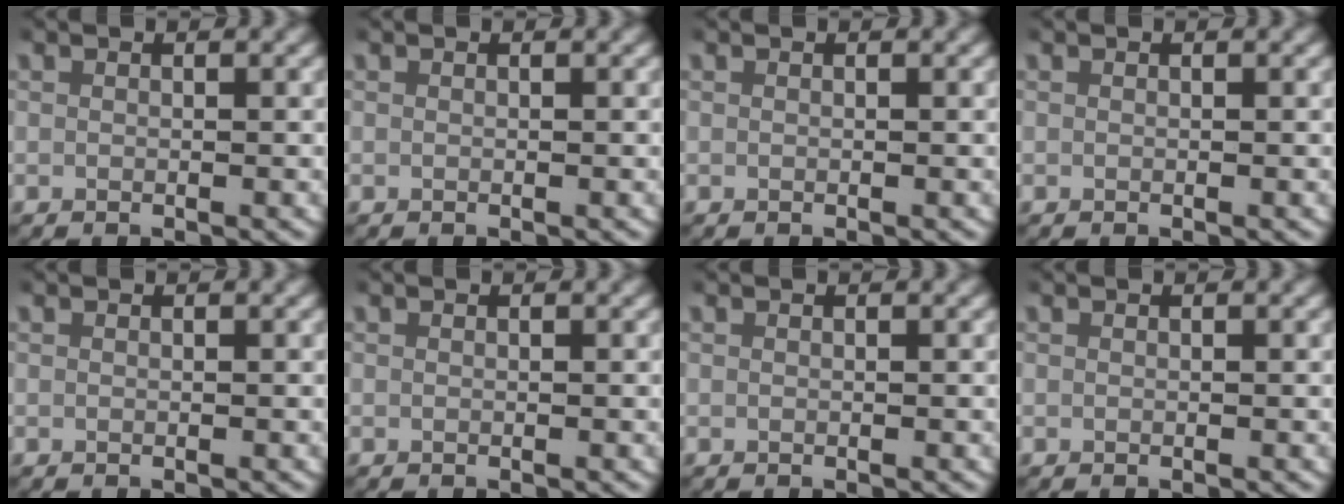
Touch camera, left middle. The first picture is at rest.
{"total": 0.0}
{"total": 0.0}
{"total": 0.0}
{"total": 0.0}
{"total": 0.0}
{"total": 0.0}
{"total": 0.0}